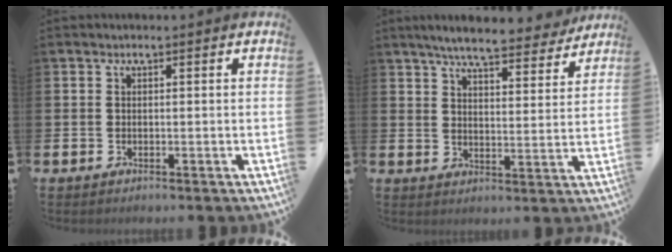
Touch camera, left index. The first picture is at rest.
{"total": 7.0, "force": [6.5, 1.0, 2.3], "torque": [-0.046, -0.041, 0.110]}